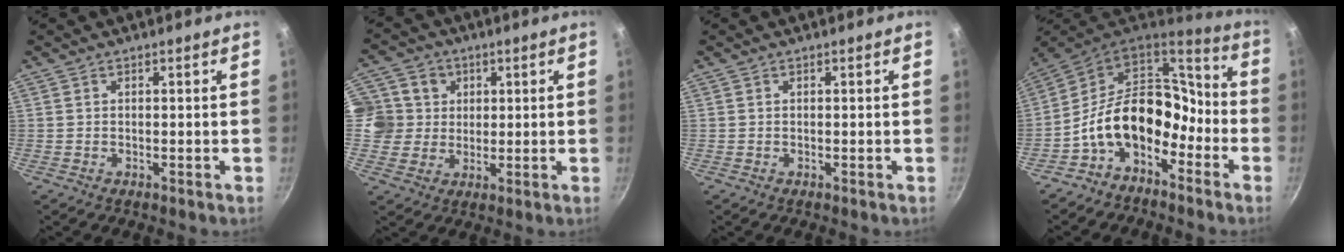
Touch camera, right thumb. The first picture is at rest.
{"total": 8.9, "force": [2.1, 8.3, 2.2], "torque": [-0.002, -0.002, 0.029]}
{"total": 0.0}
{"total": 16.4, "force": [-6.0, 11.0, 10.6], "torque": [-0.145, 0.077, -0.127]}